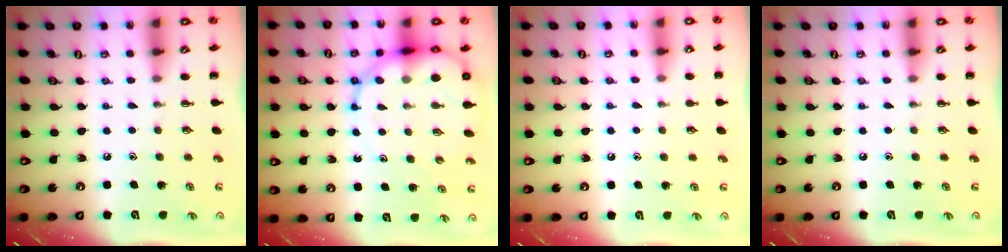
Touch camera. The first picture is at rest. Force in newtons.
{"total": 15.1, "press": 14.7, "slide": 3.7}
{"total": 5.8, "press": 5.5, "slide": 2.0}
{"total": 0.0}